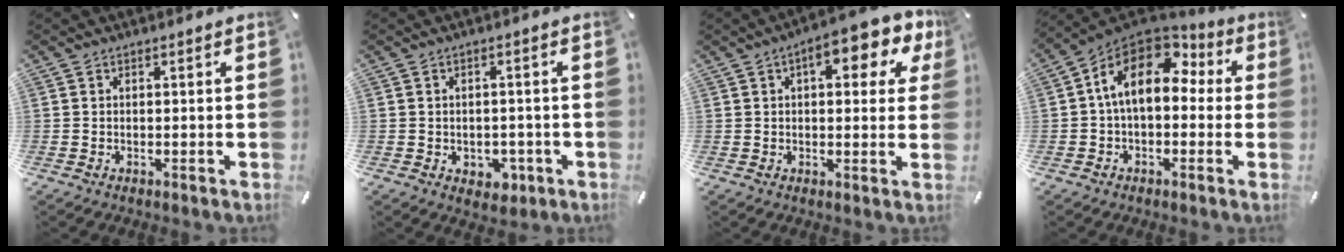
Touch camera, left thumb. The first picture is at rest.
{"total": 3.8, "force": [-1.1, 3.0, 1.9], "torque": [-0.015, 0.000, -0.020]}
{"total": 10.5, "force": [4.8, 4.4, 8.2], "torque": [-0.108, -0.016, 0.074]}
{"total": 13.9, "force": [2.4, 8.9, 10.4], "torque": [-0.208, -0.001, 0.038]}